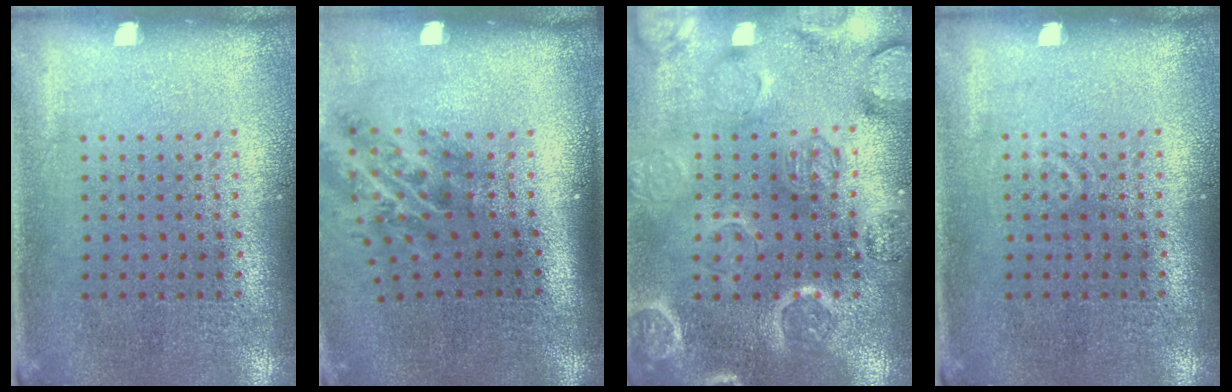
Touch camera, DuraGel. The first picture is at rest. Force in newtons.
{"total": 2.1, "press": 1.3, "slide": 1.7}
{"total": 3.3, "press": 3.2, "slide": 0.9}
{"total": 0.6, "press": 0.5, "slide": 0.3}